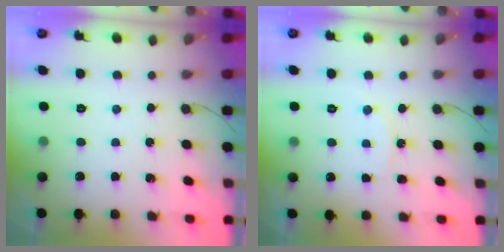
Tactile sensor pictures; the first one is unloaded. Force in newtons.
{"total": 6.5, "press": 6.5, "slide": 0.7}